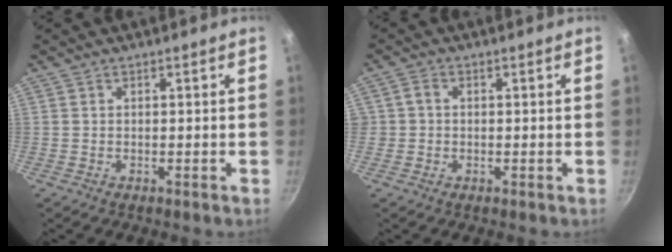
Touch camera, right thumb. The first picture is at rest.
{"total": 1.4, "force": [0.1, 1.3, 0.6], "torque": [-0.006, 0.008, 0.001]}